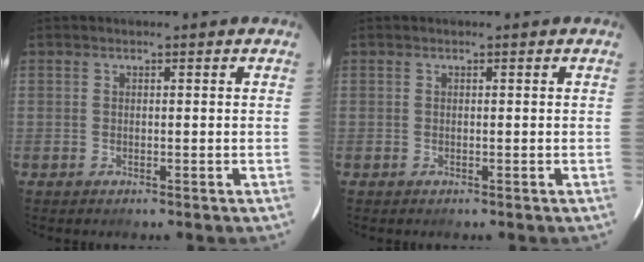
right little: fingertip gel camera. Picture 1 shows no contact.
{"total": 0.0}